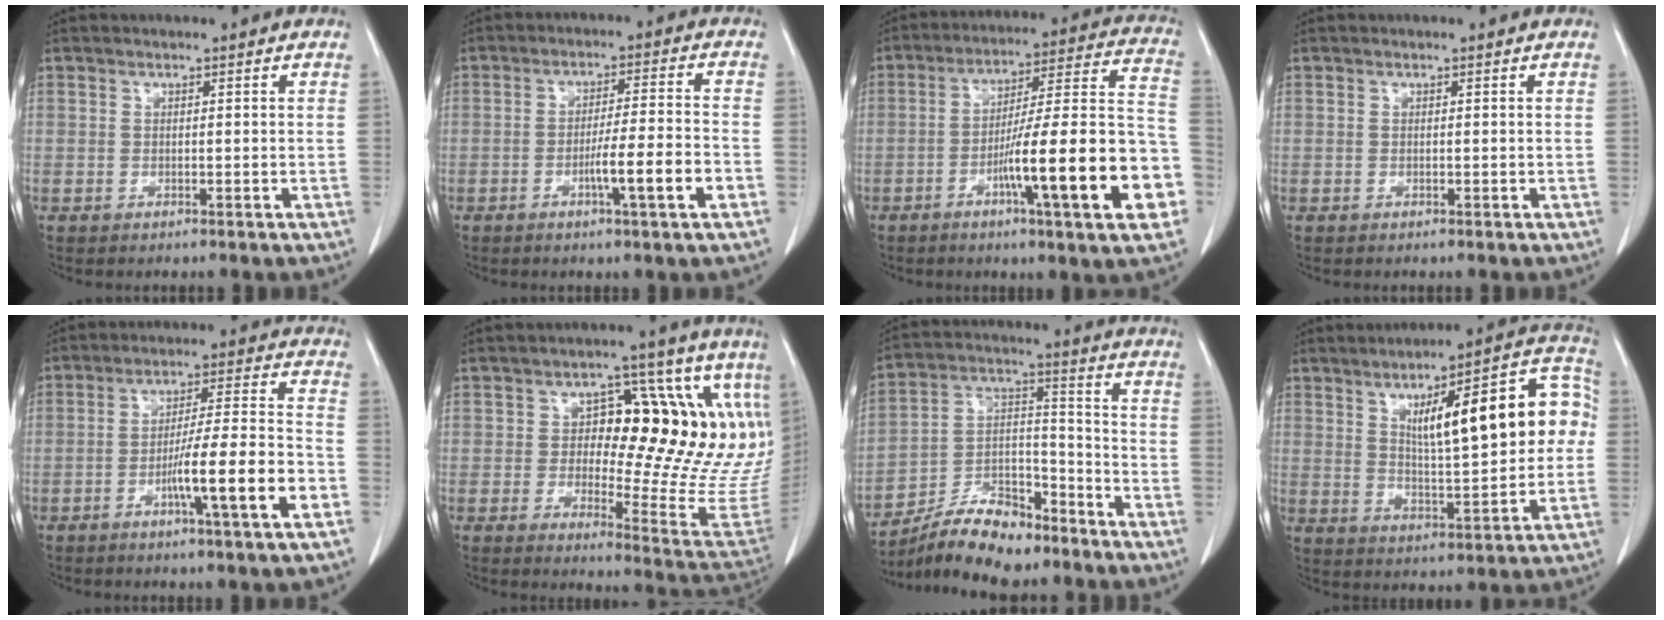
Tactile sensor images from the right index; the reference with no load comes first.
{"total": 7.7, "force": [-2.9, -0.4, 7.1], "torque": [-0.111, -0.005, -0.049]}
{"total": 21.0, "force": [-7.2, 1.0, 19.7], "torque": [-0.238, 0.012, -0.108]}
{"total": 0.0}
{"total": 12.3, "force": [-4.6, -0.3, 11.4], "torque": [-0.183, 0.000, -0.075]}
{"total": 20.0, "force": [6.4, 7.4, 17.5], "torque": [-0.198, 0.016, 0.088]}
{"total": 12.8, "force": [-10.8, 4.0, 5.6], "torque": [-0.096, 0.024, -0.193]}
{"total": 17.8, "force": [3.5, 3.9, 17.1], "torque": [-0.234, 0.034, 0.055]}